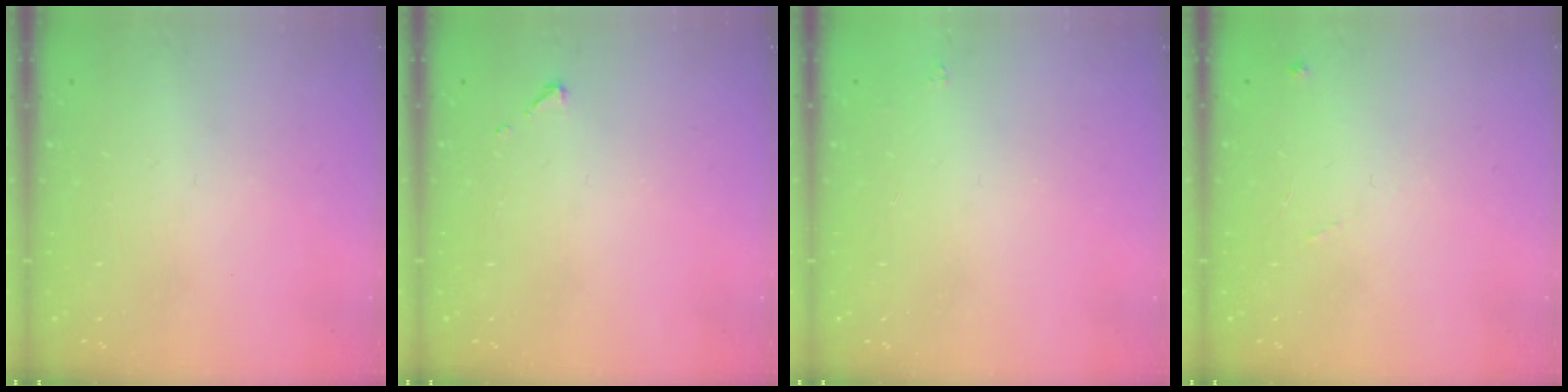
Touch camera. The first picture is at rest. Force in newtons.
{"total": 2.6, "press": 2.6, "slide": 0.3}
{"total": 1.6, "press": 1.5, "slide": 0.2}
{"total": 6.2, "press": 6.2, "slide": 0.8}